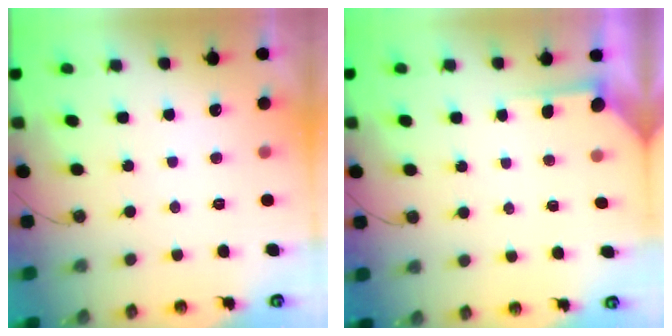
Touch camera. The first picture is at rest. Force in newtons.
{"total": 2.2, "press": 2.2, "slide": 0.3}